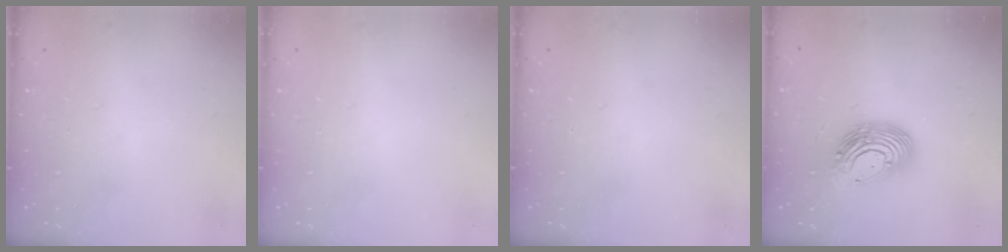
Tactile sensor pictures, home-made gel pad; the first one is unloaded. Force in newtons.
{"total": 0.0}
{"total": 0.0}
{"total": 14.5, "press": 14.4, "slide": 1.3}